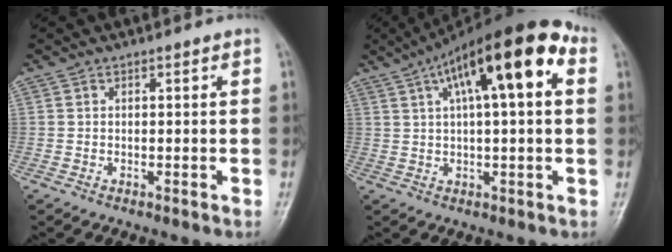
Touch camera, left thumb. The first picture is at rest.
{"total": 18.0, "force": [6.3, 5.7, 15.9], "torque": [-0.235, 0.035, 0.090]}